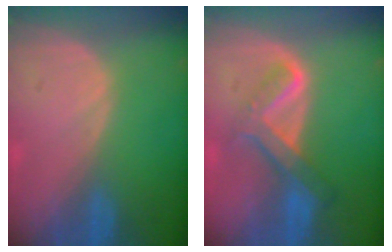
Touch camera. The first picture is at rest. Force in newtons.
{"total": 6.7, "press": 5.7, "slide": 3.6}